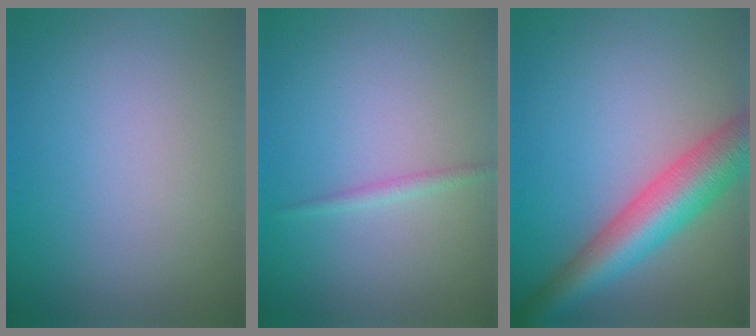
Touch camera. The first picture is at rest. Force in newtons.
{"total": 0.9, "press": 0.9, "slide": 0.0}
{"total": 7.3, "press": 7.3, "slide": 0.3}